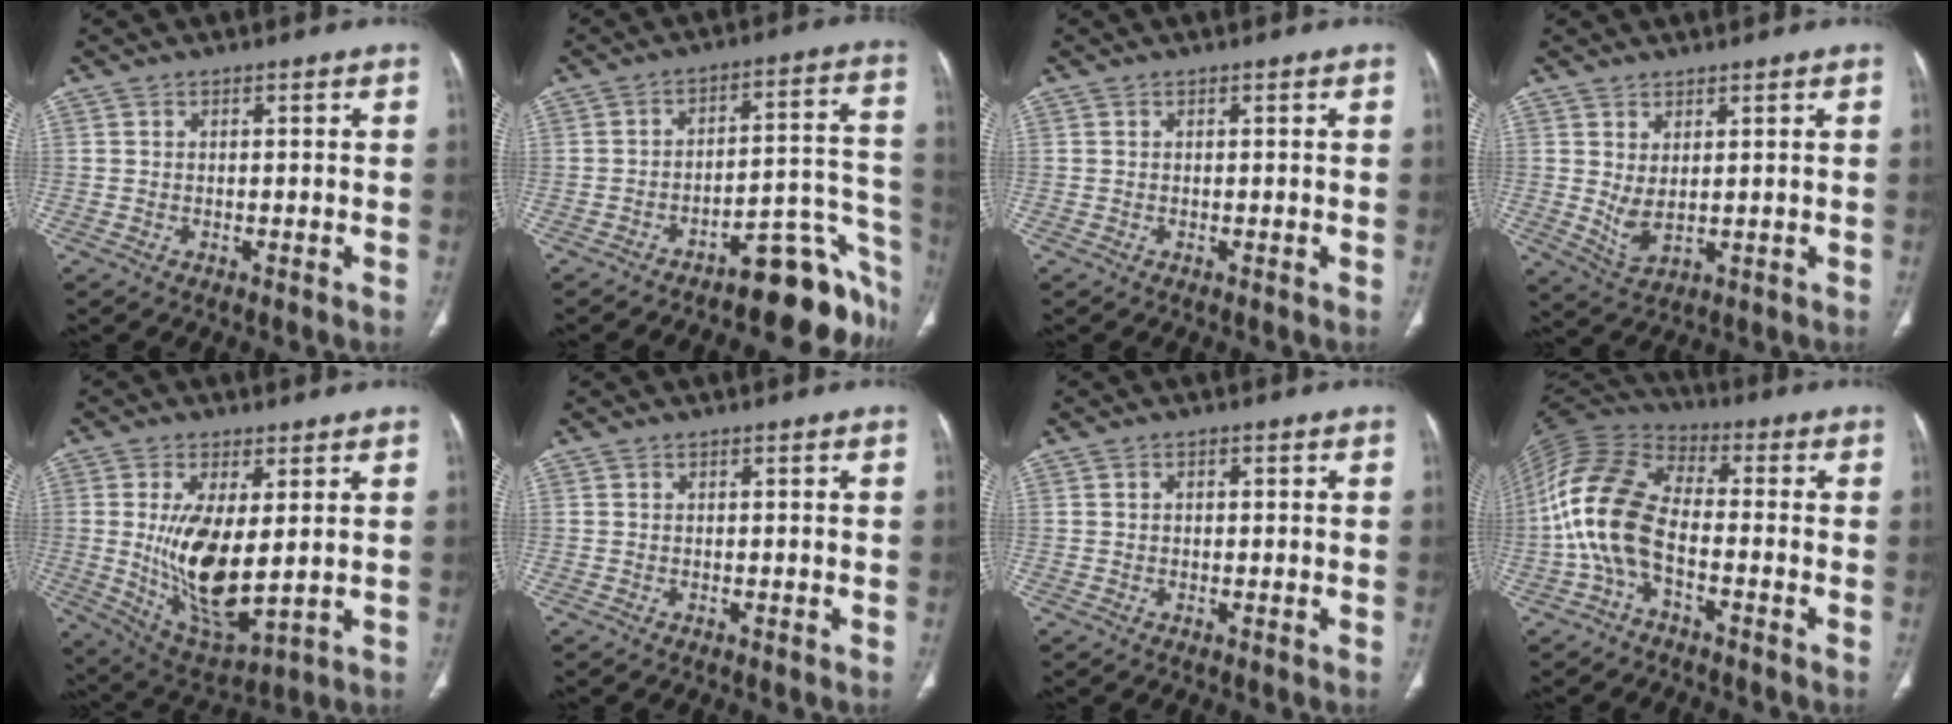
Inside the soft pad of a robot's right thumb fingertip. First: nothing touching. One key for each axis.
{"total": 15.0, "fx": -11.3, "fy": 4.3, "fz": 8.8, "tx": -0.030, "ty": 0.125, "tz": -0.156}
{"total": 0.0}
{"total": 4.5, "fx": 0.9, "fy": 2.2, "fz": 3.8, "tx": -0.072, "ty": -0.015, "tz": 0.030}
{"total": 14.8, "fx": 0.9, "fy": 6.3, "fz": 13.3, "tx": -0.237, "ty": -0.029, "tz": 0.037}
{"total": 0.0}
{"total": 0.8, "fx": 0.2, "fy": 0.6, "fz": 0.5, "tx": -0.006, "ty": 0.001, "tz": 0.002}
{"total": 14.2, "fx": -3.3, "fy": 7.6, "fz": 11.5, "tx": -0.250, "ty": 0.040, "tz": -0.074}